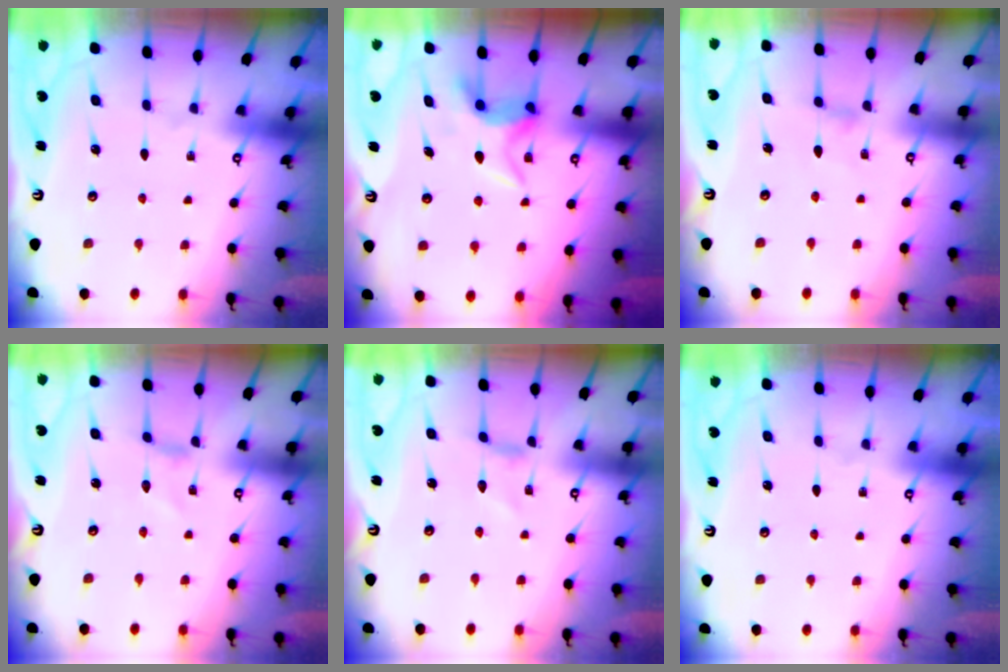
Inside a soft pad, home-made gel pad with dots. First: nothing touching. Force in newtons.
{"total": 6.3, "press": 6.3, "slide": 0.2}
{"total": 0.6, "press": 0.5, "slide": 0.3}
{"total": 0.0}
{"total": 0.0}
{"total": 0.0}